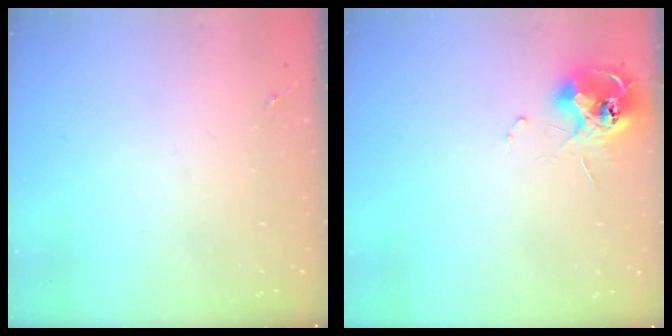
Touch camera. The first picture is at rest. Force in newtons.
{"total": 12.0, "press": 11.9, "slide": 1.2}